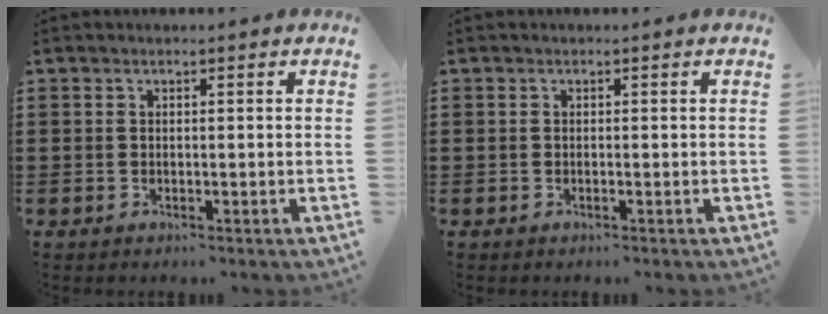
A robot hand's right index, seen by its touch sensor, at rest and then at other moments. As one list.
[{"total": 0.0}]